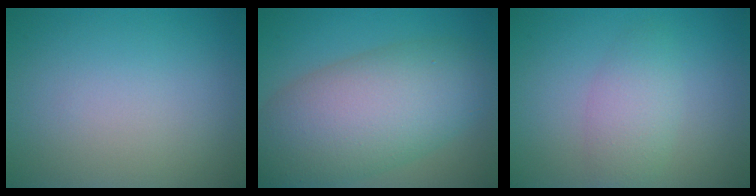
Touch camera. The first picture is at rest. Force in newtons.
{"total": 10.5, "press": 10.5, "slide": 0.6}
{"total": 2.8, "press": 2.8, "slide": 0.1}